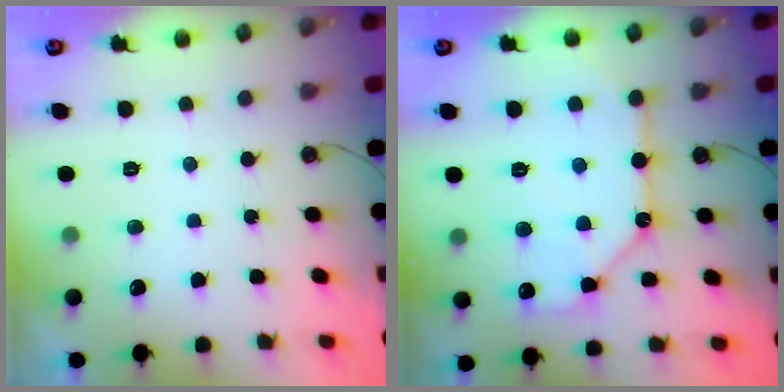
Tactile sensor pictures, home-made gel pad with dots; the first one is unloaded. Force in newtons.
{"total": 12.1, "press": 12.0, "slide": 1.2}